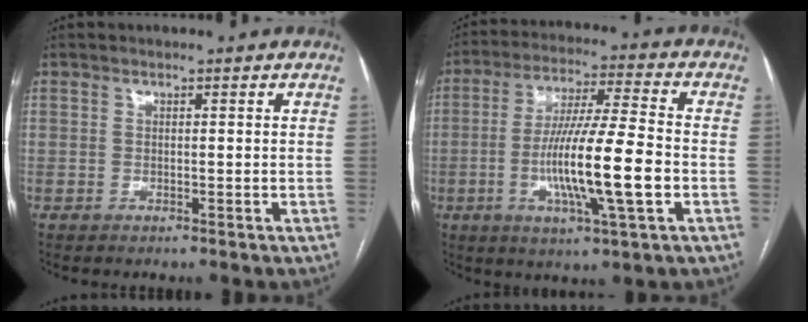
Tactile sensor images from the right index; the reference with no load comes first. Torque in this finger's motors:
{"motor_torque": [1.35, -0.79, 1.05, 0.21]}